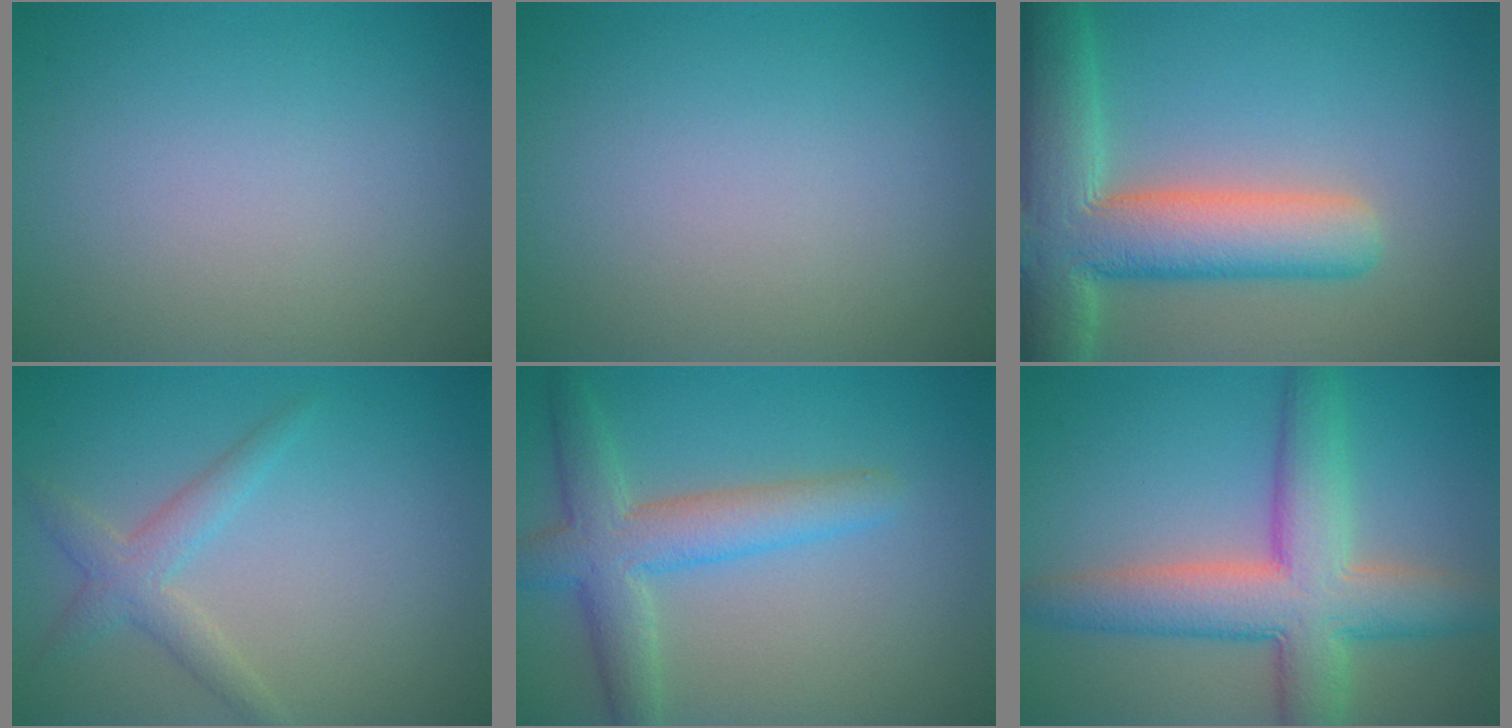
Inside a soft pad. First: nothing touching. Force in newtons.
{"total": 0.0}
{"total": 9.7, "press": 9.6, "slide": 0.7}
{"total": 2.6, "press": 2.6, "slide": 0.0}
{"total": 5.1, "press": 5.1, "slide": 0.2}
{"total": 8.3, "press": 8.3, "slide": 0.3}